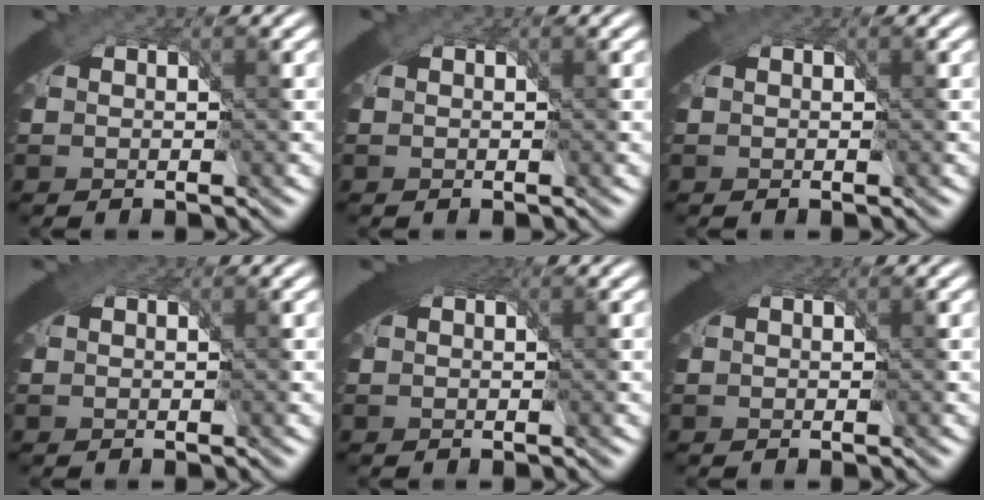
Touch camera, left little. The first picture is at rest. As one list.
[{"total": 0.0}, {"total": 0.6, "force": [0.3, 0.5, 0.3], "torque": [-0.004, -0.002, 0.004]}, {"total": 0.9, "force": [0.4, 0.6, 0.4], "torque": [-0.008, -0.003, 0.007]}, {"total": 2.9, "force": [1.2, 1.5, 2.2], "torque": [-0.036, -0.008, 0.020]}, {"total": 1.6, "force": [0.9, 0.9, 1.0], "torque": [-0.018, -0.003, 0.015]}]